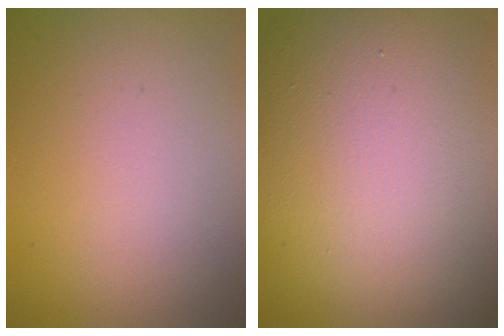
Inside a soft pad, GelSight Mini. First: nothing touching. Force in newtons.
{"total": 18.1, "press": 18.1, "slide": 1.0}